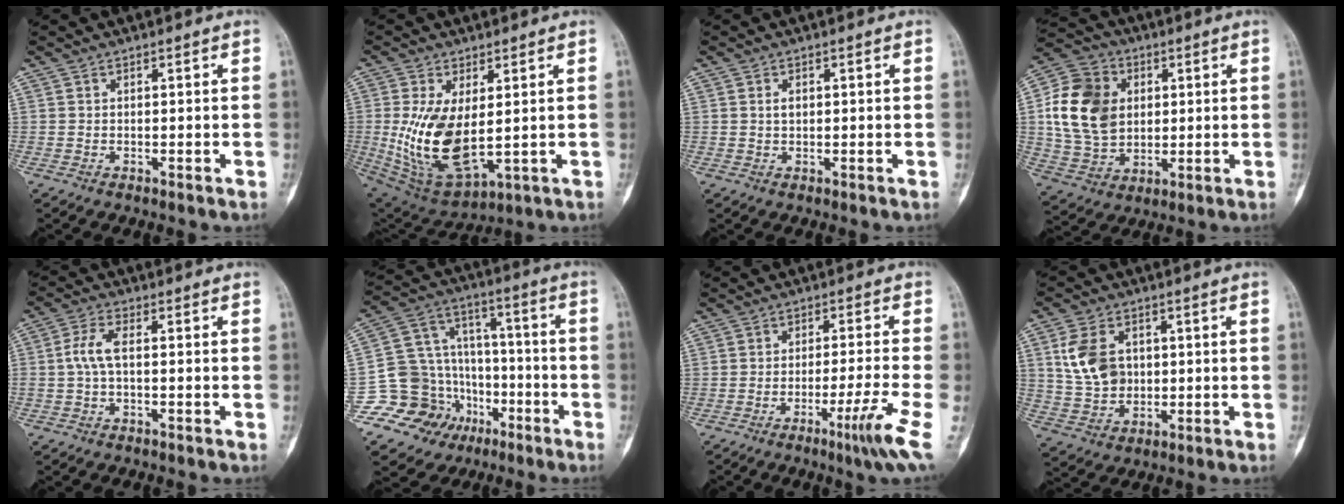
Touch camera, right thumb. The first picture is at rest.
{"total": 15.0, "force": [0.5, 7.6, 12.9], "torque": [-0.245, -0.018, 0.035]}
{"total": 1.4, "force": [0.4, 0.9, 1.0], "torque": [-0.015, -0.001, 0.007]}
{"total": 16.4, "force": [2.6, 12.8, 10.0], "torque": [-0.169, 0.003, 0.049]}
{"total": 4.6, "force": [-0.1, 1.9, 4.2], "torque": [-0.102, 0.008, -0.005]}
{"total": 18.0, "force": [-7.7, 15.3, 5.4], "torque": [-0.072, 0.113, -0.120]}
{"total": 8.2, "force": [-3.6, -0.7, 7.3], "torque": [-0.120, 0.003, -0.058]}
{"total": 9.7, "force": [2.2, 7.2, 6.1], "torque": [-0.103, -0.002, 0.048]}